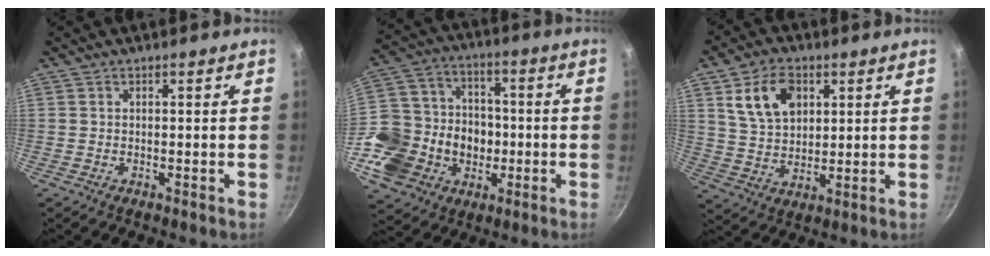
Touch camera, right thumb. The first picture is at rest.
{"total": 19.4, "force": [-4.7, 16.2, 9.7], "torque": [-0.161, 0.047, -0.077]}
{"total": 10.9, "force": [4.4, 7.2, 6.9], "torque": [-0.101, -0.011, 0.086]}